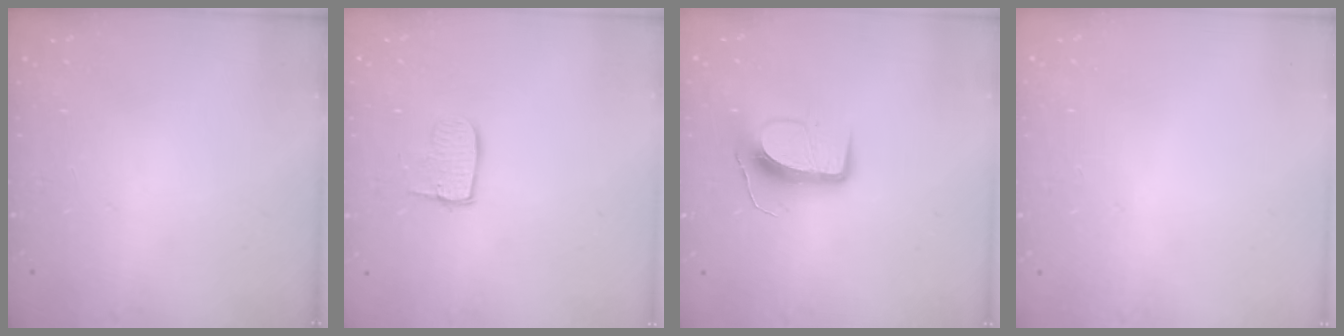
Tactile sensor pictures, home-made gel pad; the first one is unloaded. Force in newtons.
{"total": 7.0, "press": 7.0, "slide": 0.3}
{"total": 10.7, "press": 10.7, "slide": 0.4}
{"total": 0.6, "press": 0.6, "slide": 0.1}